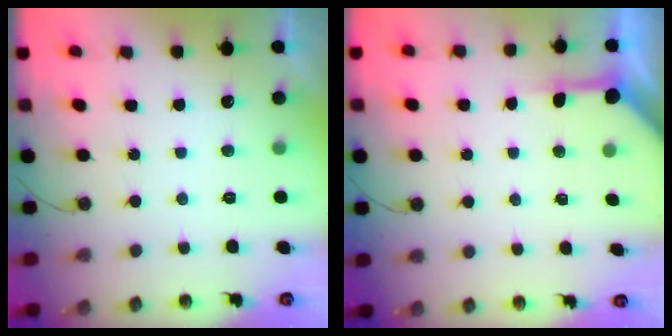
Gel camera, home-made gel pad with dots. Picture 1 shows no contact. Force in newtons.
{"total": 4.5, "press": 4.5, "slide": 0.2}